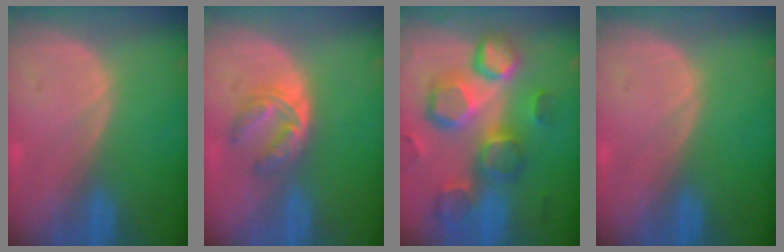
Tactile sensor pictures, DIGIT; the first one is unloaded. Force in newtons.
{"total": 6.2, "press": 5.0, "slide": 3.6}
{"total": 13.1, "press": 11.4, "slide": 6.4}
{"total": 0.0}